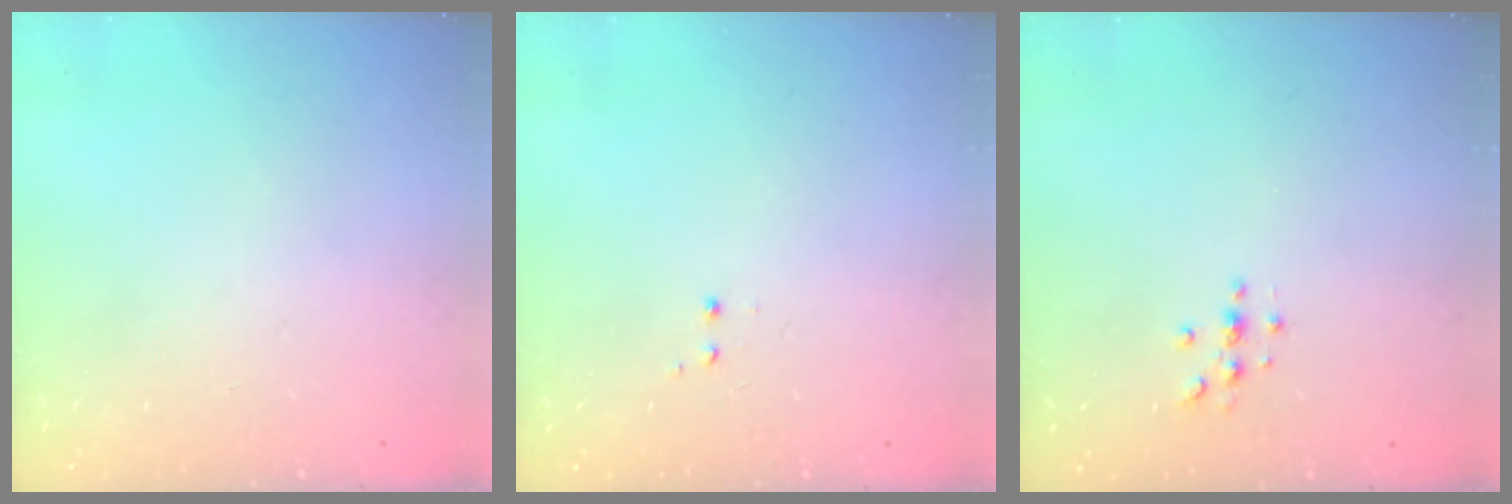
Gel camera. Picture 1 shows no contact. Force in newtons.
{"total": 1.2, "press": 1.0, "slide": 0.6}
{"total": 3.0, "press": 3.0, "slide": 0.4}